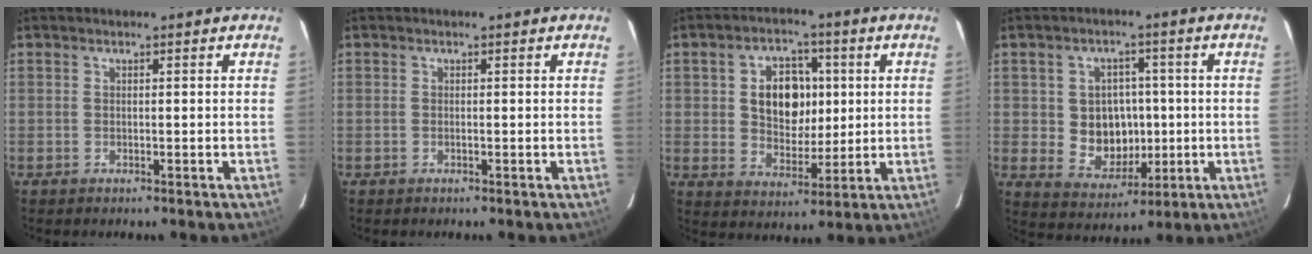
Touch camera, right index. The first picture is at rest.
{"total": 0.0}
{"total": 10.7, "force": [1.8, 7.6, 7.2], "torque": [-0.132, 0.014, 0.040]}
{"total": 9.3, "force": [-0.4, 8.2, 4.4], "torque": [-0.098, 0.009, 0.012]}